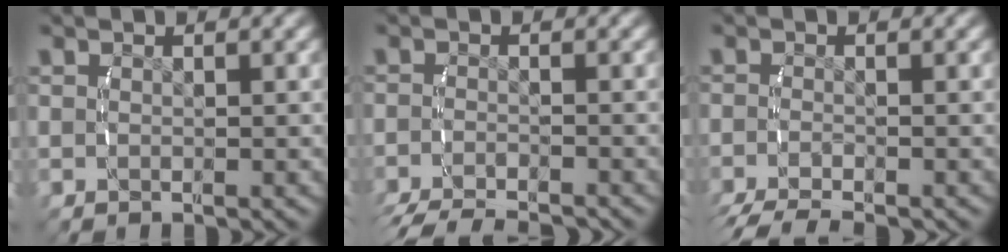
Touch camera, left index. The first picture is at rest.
{"total": 6.6, "force": [-5.9, 2.0, 2.0], "torque": [-0.029, -0.015, -0.091]}
{"total": 5.3, "force": [-4.4, 2.0, 2.2], "torque": [-0.036, -0.013, -0.065]}